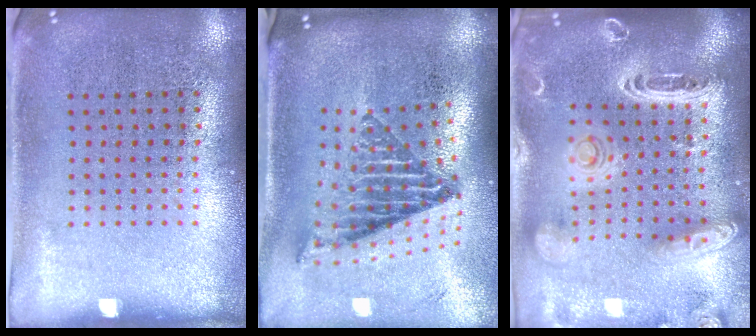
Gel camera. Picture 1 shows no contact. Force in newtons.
{"total": 2.0, "press": 1.5, "slide": 1.4}
{"total": 3.4, "press": 2.7, "slide": 2.0}